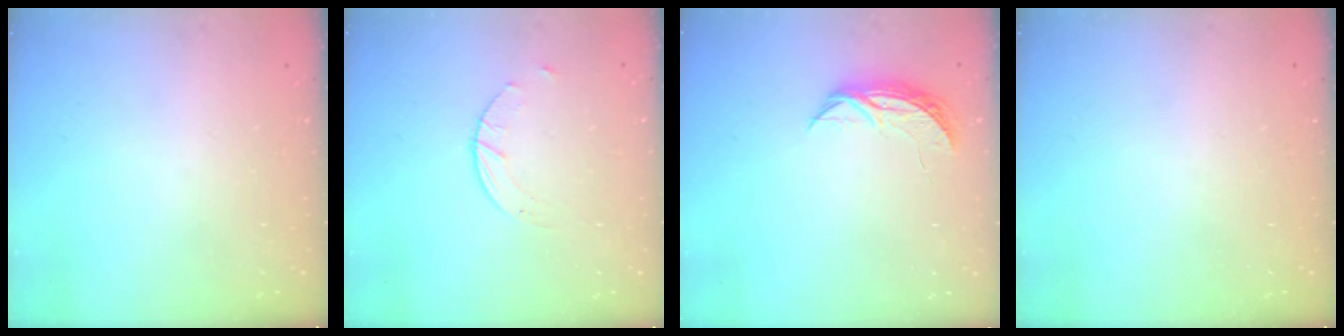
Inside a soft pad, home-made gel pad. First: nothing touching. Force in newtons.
{"total": 2.0, "press": 2.0, "slide": 0.3}
{"total": 5.8, "press": 5.8, "slide": 0.6}
{"total": 0.0}